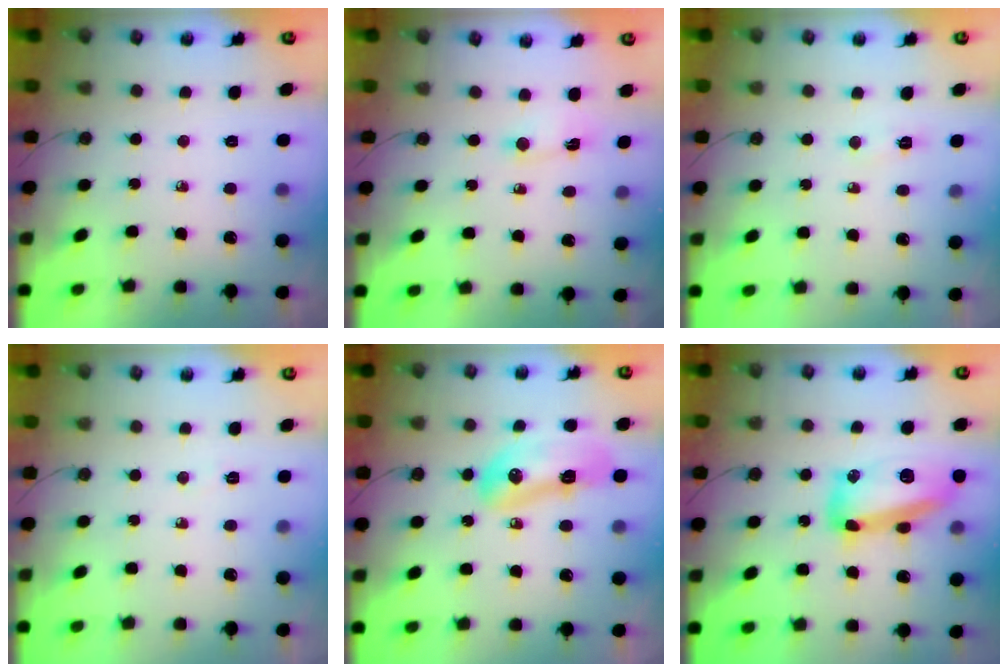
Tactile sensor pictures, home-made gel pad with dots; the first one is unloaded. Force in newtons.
{"total": 2.8, "press": 1.9, "slide": 2.1}
{"total": 3.9, "press": 3.9, "slide": 0.5}
{"total": 3.1, "press": 3.0, "slide": 0.7}
{"total": 12.2, "press": 12.1, "slide": 1.3}
{"total": 15.6, "press": 15.5, "slide": 1.3}